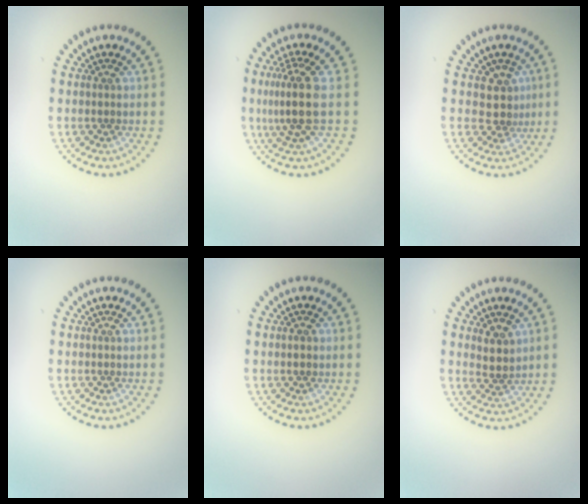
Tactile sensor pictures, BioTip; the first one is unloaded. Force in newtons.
{"total": 3.9, "press": 3.2, "slide": 2.3}
{"total": 2.5, "press": 1.9, "slide": 1.6}
{"total": 0.0}
{"total": 1.1, "press": 1.1, "slide": 0.0}
{"total": 2.1, "press": 1.7, "slide": 1.2}